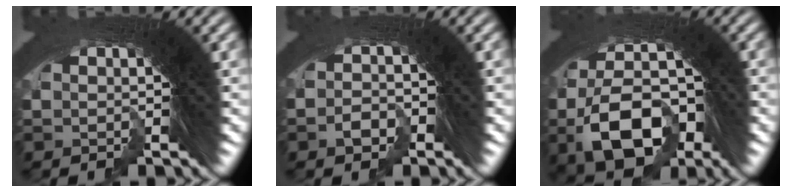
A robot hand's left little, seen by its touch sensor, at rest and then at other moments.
{"total": 2.9, "force": [-2.4, 1.6, -0.4], "torque": [0.007, -0.010, -0.041]}
{"total": 13.4, "force": [-4.6, 10.1, 7.6], "torque": [-0.134, -0.044, -0.069]}